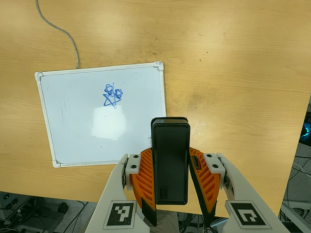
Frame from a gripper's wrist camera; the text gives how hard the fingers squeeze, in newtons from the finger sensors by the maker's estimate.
{"total": 5.6, "left": 4.4, "right": 6.9}